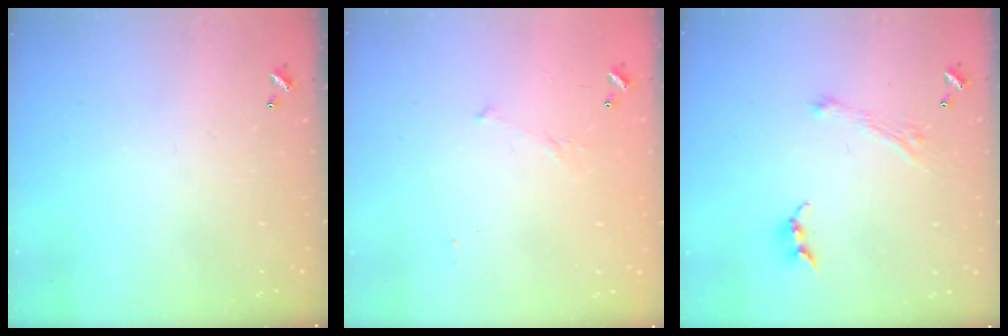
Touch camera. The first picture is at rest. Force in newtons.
{"total": 5.3, "press": 5.3, "slide": 0.8}
{"total": 2.7, "press": 2.7, "slide": 0.4}